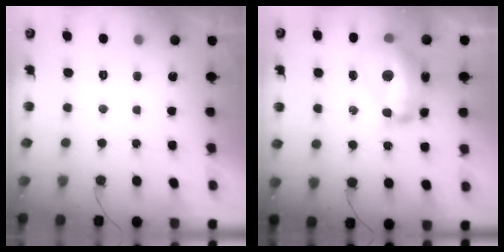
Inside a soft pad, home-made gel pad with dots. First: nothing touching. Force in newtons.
{"total": 16.8, "press": 16.7, "slide": 1.0}